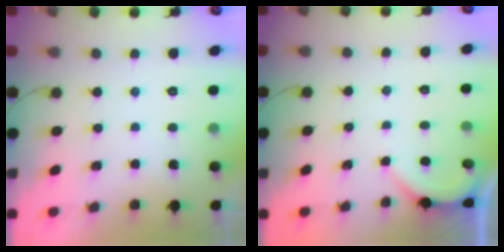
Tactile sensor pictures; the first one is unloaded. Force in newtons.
{"total": 1.9, "press": 1.9, "slide": 0.2}